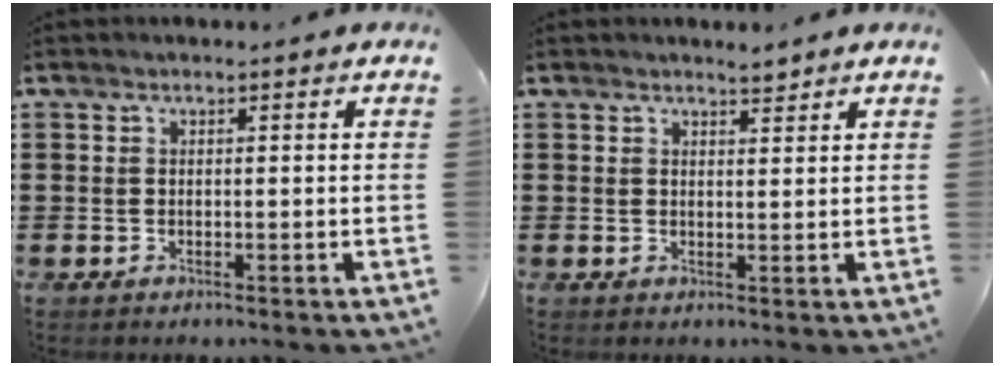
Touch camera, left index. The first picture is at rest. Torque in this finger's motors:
{"motor_torque": [0.23, -0.19, 0.03, 0.01]}